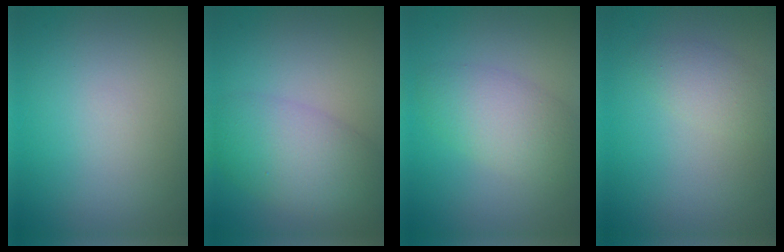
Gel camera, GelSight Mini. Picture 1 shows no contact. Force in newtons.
{"total": 5.8, "press": 5.8, "slide": 0.2}
{"total": 3.9, "press": 3.9, "slide": 0.2}
{"total": 2.2, "press": 2.2, "slide": 0.1}